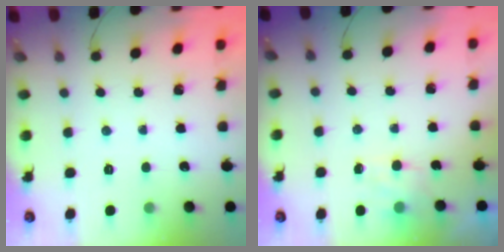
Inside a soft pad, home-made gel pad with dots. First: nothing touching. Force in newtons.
{"total": 4.1, "press": 3.9, "slide": 1.2}